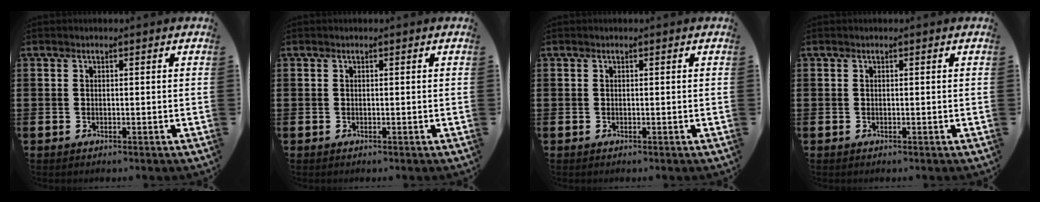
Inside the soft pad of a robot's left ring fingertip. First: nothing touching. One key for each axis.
{"total": 0.0}
{"total": 0.0}
{"total": 0.0}